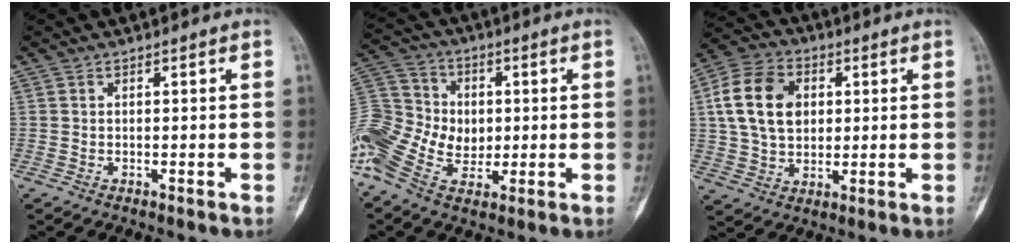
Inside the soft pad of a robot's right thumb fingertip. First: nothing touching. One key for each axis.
{"total": 18.9, "fx": -2.6, "fy": 14.1, "fz": 12.4, "tx": -0.283, "ty": 0.019, "tz": -0.045}
{"total": 13.8, "fx": 3.0, "fy": 9.9, "fz": 9.2, "tx": -0.149, "ty": 0.006, "tz": 0.050}